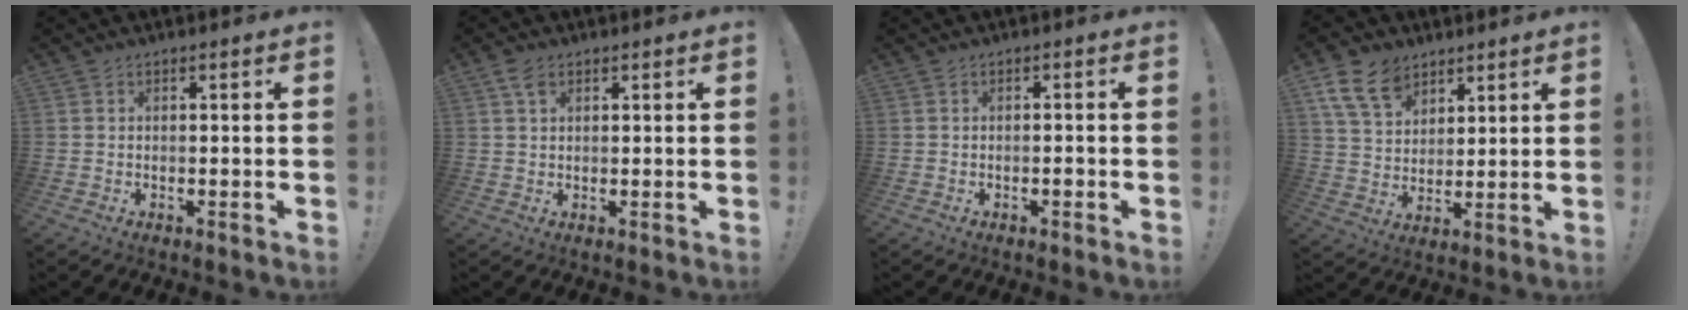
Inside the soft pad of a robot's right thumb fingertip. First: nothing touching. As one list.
[{"total": 3.5, "force": [1.9, 1.9, 2.2], "torque": [-0.037, -0.004, 0.036]}, {"total": 1.5, "force": [-0.9, 0.1, 1.2], "torque": [-0.024, 0.005, -0.015]}, {"total": 12.1, "force": [7.6, 7.9, 5.3], "torque": [-0.102, -0.033, 0.149]}]